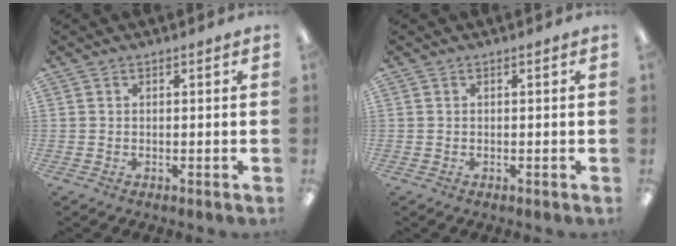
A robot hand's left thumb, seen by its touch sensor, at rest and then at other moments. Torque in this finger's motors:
{"motor_torque": [-0.07, -0.07, 0.14, -0.11, 0.00]}